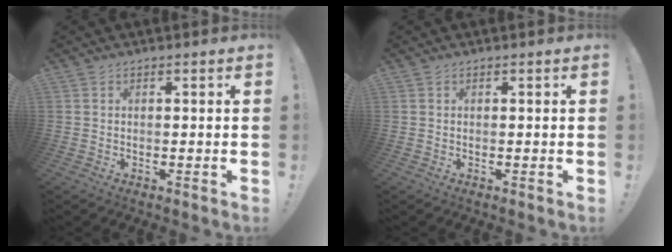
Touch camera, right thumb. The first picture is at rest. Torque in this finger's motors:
{"motor_torque": [-0.01, -0.01, 0.02, -0.01, 0.00]}